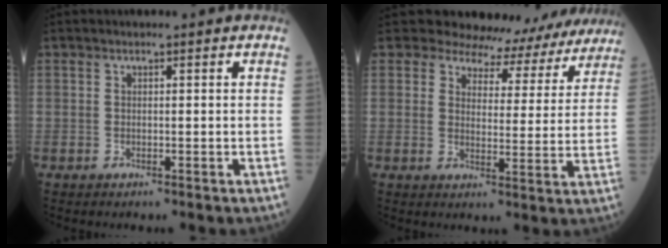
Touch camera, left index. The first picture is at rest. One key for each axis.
{"total": 14.2, "fx": 13.4, "fy": 4.9, "fz": 0.5, "tx": 0.028, "ty": -0.033, "tz": 0.125}